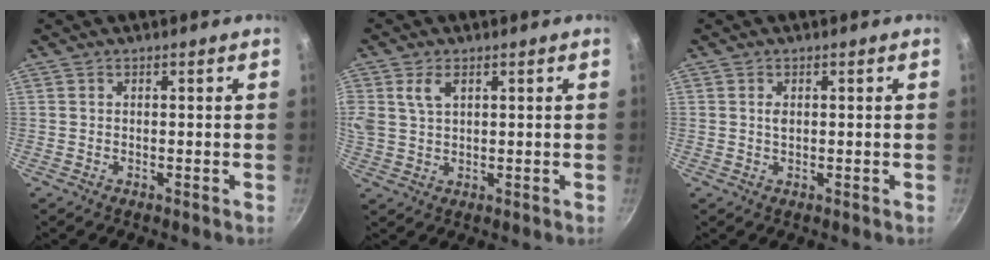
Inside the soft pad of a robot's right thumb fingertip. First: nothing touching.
{"total": 6.1, "force": [2.5, 3.9, 4.0], "torque": [-0.072, 0.004, 0.049]}
{"total": 1.4, "force": [0.3, 0.9, 1.0], "torque": [-0.017, 0.000, 0.005]}